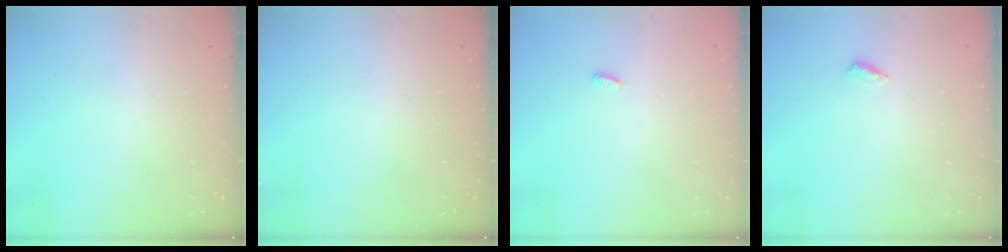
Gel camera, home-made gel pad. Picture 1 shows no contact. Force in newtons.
{"total": 0.0}
{"total": 2.9, "press": 2.9, "slide": 0.2}
{"total": 2.6, "press": 2.2, "slide": 1.3}